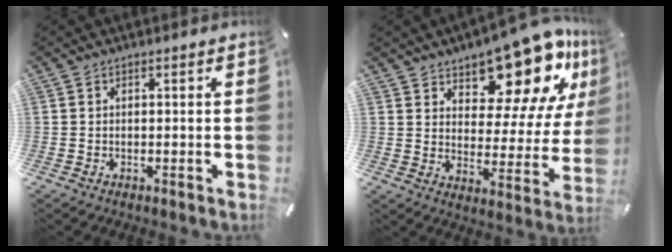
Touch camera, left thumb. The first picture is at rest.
{"total": 17.2, "force": [13.6, 7.3, 7.4], "torque": [-0.097, -0.118, 0.231]}